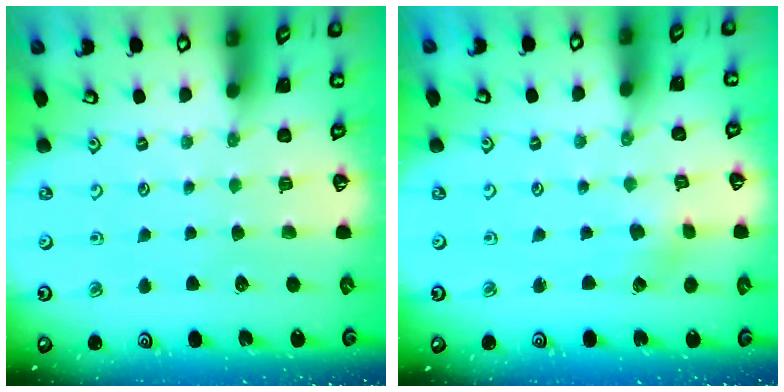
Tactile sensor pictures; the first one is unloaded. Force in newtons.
{"total": 1.8, "press": 1.8, "slide": 0.3}